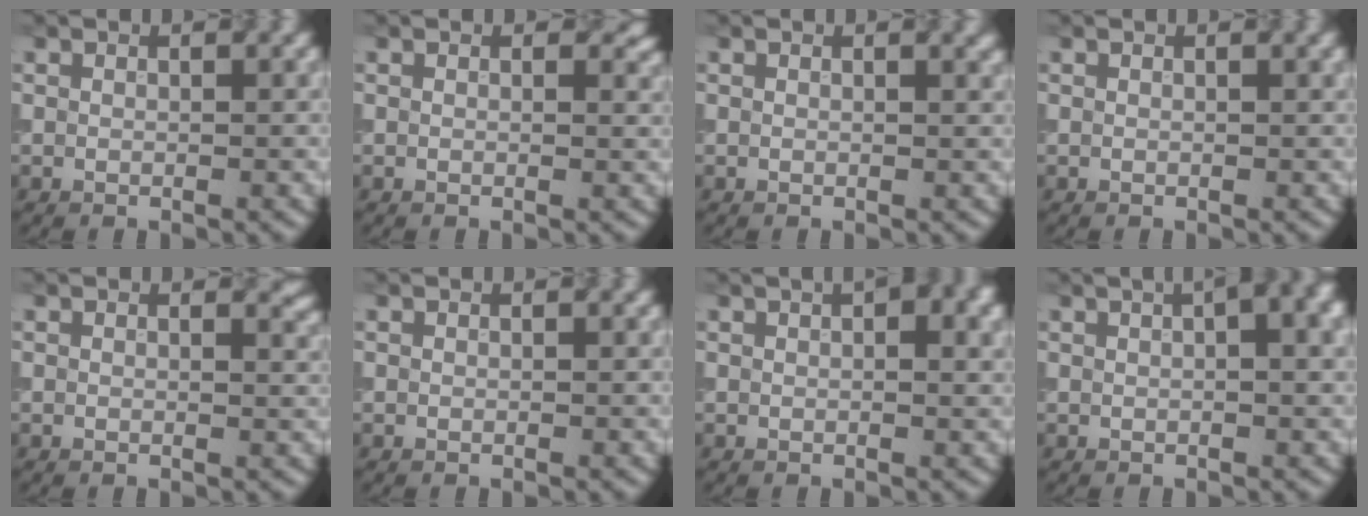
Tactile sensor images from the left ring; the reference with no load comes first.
{"total": 1.0, "force": [0.5, 0.6, 0.6], "torque": [-0.004, -0.005, 0.006]}
{"total": 0.8, "force": [0.6, 0.2, 0.5], "torque": [-0.002, 0.003, 0.007]}
{"total": 0.6, "force": [0.3, 0.1, 0.5], "torque": [-0.005, 0.004, 0.003]}
{"total": 1.1, "force": [0.9, 0.3, 0.6], "torque": [-0.002, -0.002, 0.012]}
{"total": 0.0}
{"total": 4.6, "force": [1.9, 1.8, 3.8], "torque": [-0.037, 0.012, 0.016]}
{"total": 8.1, "force": [3.0, 3.3, 6.7], "torque": [-0.055, 0.032, 0.028]}